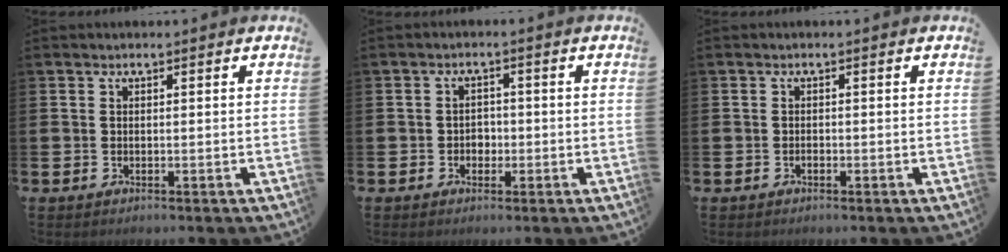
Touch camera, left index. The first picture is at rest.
{"total": 2.0, "force": [-0.5, 1.8, 0.8], "torque": [-0.009, 0.003, -0.016]}
{"total": 0.6, "force": [-0.4, 0.3, 0.3], "torque": [-0.014, 0.001, -0.006]}